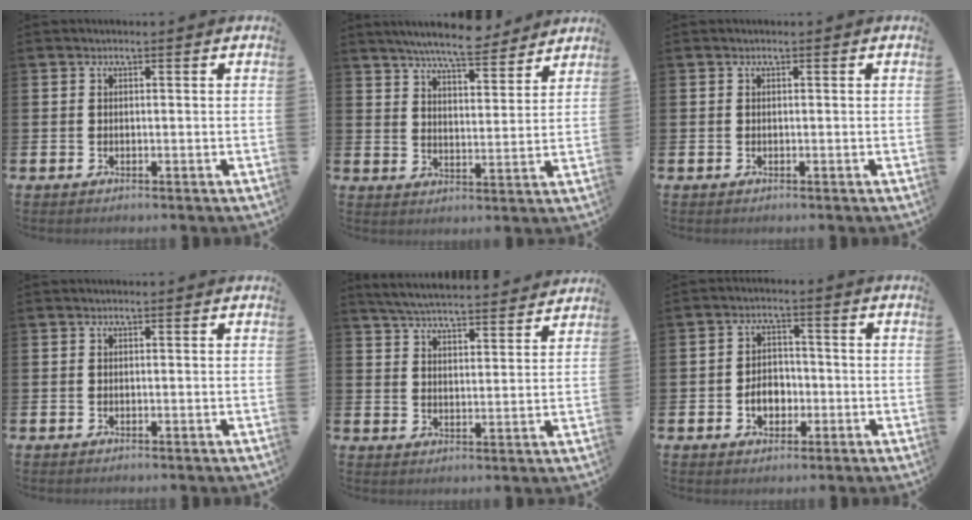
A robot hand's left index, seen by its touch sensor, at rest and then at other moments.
{"total": 7.3, "force": [7.1, 0.7, 2.0], "torque": [-0.049, -0.038, 0.125]}
{"total": 0.0}
{"total": 0.0}
{"total": 5.7, "force": [5.7, 0.2, 0.9], "torque": [-0.033, -0.039, 0.099]}
{"total": 4.0, "force": [-1.2, 2.9, 2.4], "torque": [-0.031, -0.001, -0.029]}